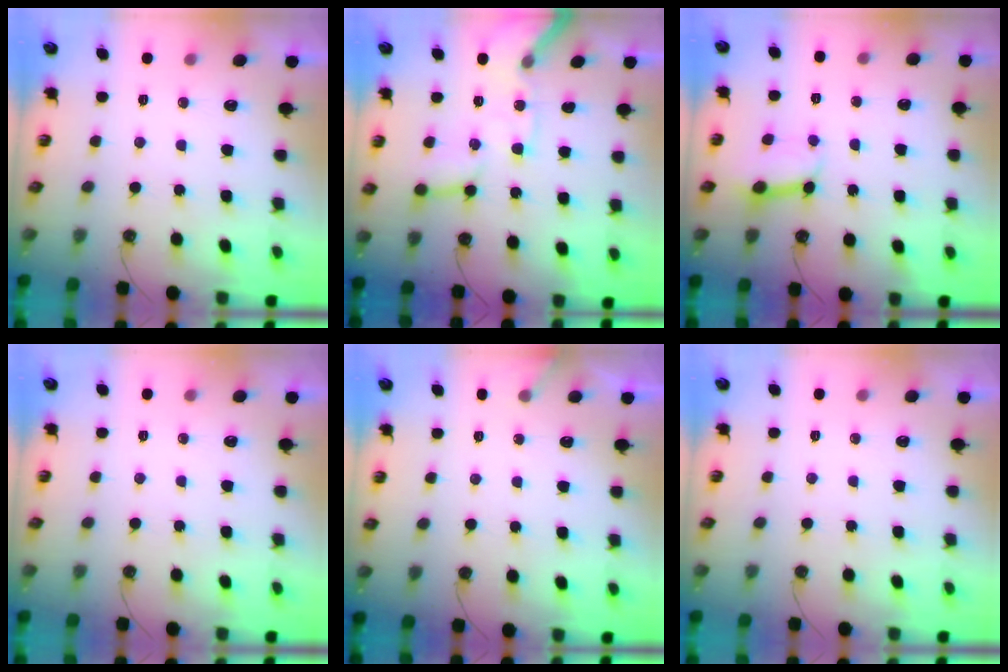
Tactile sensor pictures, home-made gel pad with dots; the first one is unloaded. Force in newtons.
{"total": 12.6, "press": 12.5, "slide": 1.7}
{"total": 8.9, "press": 8.9, "slide": 1.0}
{"total": 0.0}
{"total": 3.7, "press": 3.7, "slide": 0.4}
{"total": 0.0}